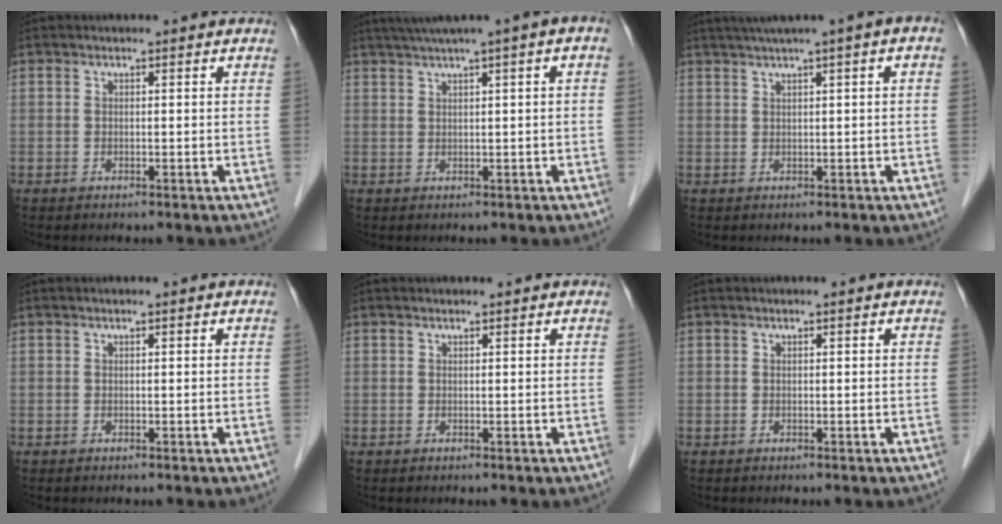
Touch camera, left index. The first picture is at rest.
{"total": 6.0, "force": [2.9, -0.2, 5.2], "torque": [-0.085, 0.029, 0.048]}
{"total": 6.0, "force": [2.9, -0.1, 5.2], "torque": [-0.082, 0.028, 0.045]}
{"total": 0.0}
{"total": 0.5, "force": [0.5, 0.1, 0.2], "torque": [-0.006, 0.009, 0.009]}
{"total": 0.0}